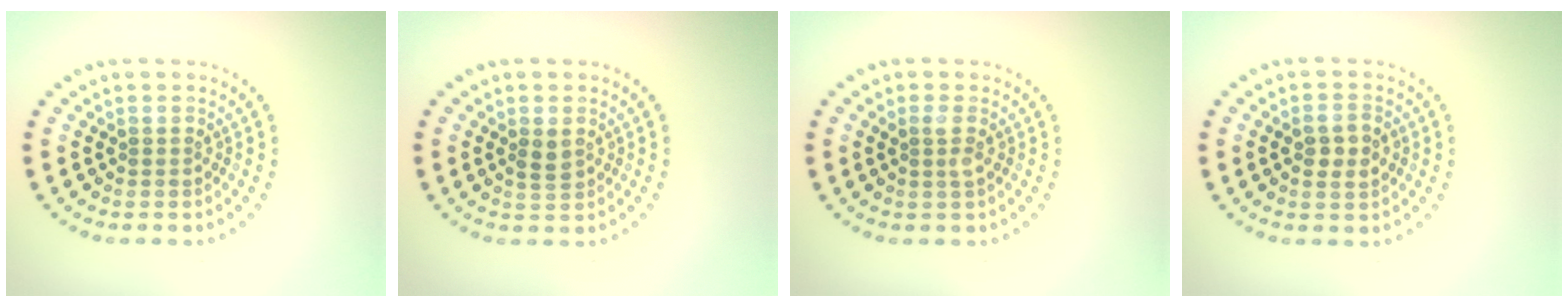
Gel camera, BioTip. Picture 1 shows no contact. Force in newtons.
{"total": 1.6, "press": 1.6, "slide": 0.4}
{"total": 1.2, "press": 1.1, "slide": 0.4}
{"total": 2.7, "press": 2.7, "slide": 0.4}